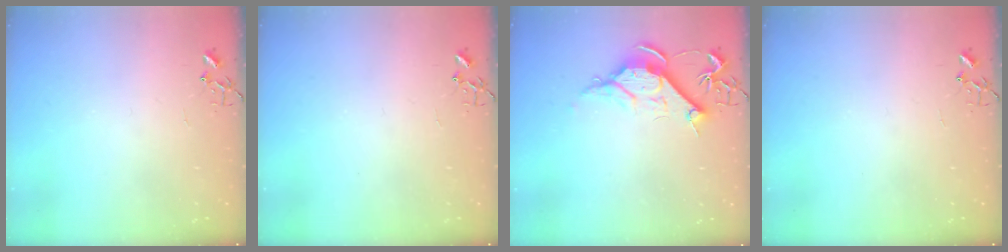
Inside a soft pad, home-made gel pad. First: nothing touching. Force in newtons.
{"total": 0.0}
{"total": 10.1, "press": 10.1, "slide": 0.6}
{"total": 0.0}